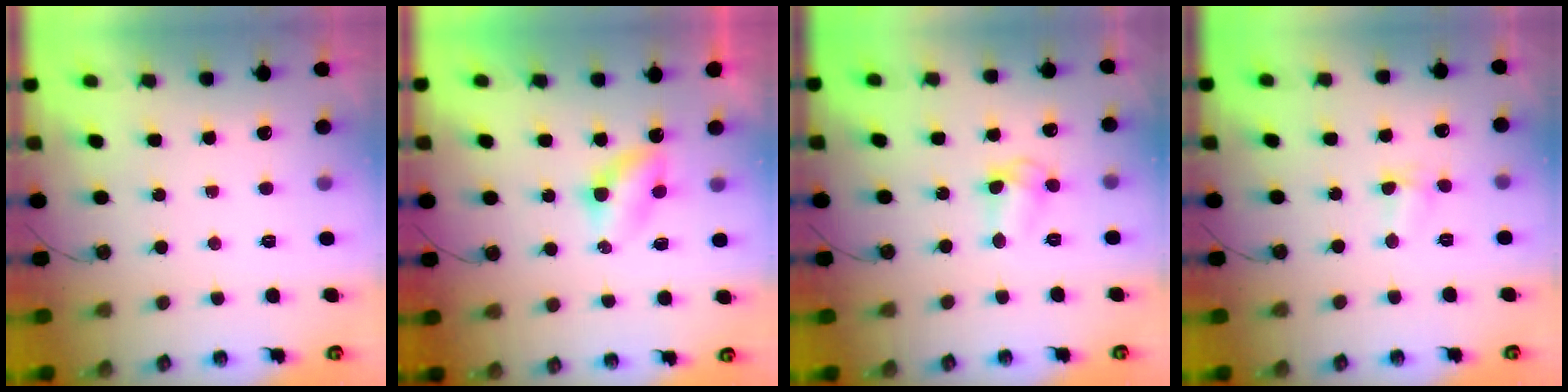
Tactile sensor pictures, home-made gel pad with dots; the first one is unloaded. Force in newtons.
{"total": 4.2, "press": 4.2, "slide": 0.3}
{"total": 5.7, "press": 5.7, "slide": 0.6}
{"total": 2.8, "press": 2.6, "slide": 1.0}